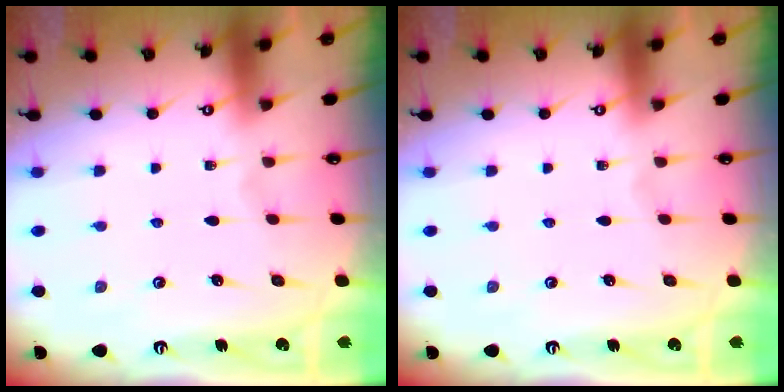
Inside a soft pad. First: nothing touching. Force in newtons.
{"total": 0.0}